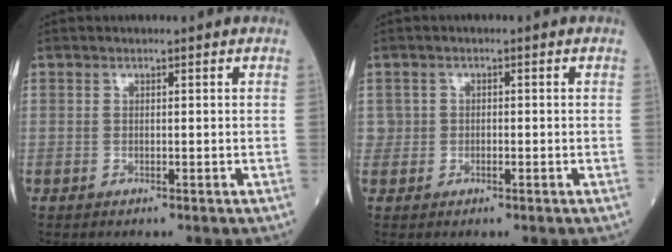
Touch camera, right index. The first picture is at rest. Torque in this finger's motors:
{"motor_torque": [-0.23, -0.14, -0.06, -0.02]}